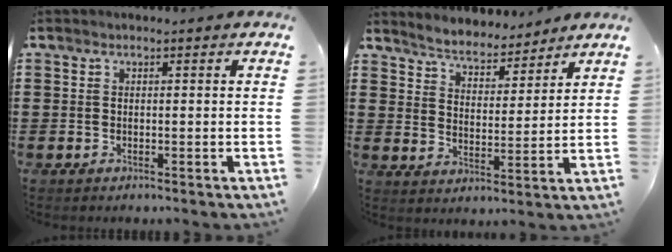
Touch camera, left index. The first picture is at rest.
{"total": 4.5, "force": [4.5, 0.3, -0.1], "torque": [-0.023, -0.028, 0.077]}